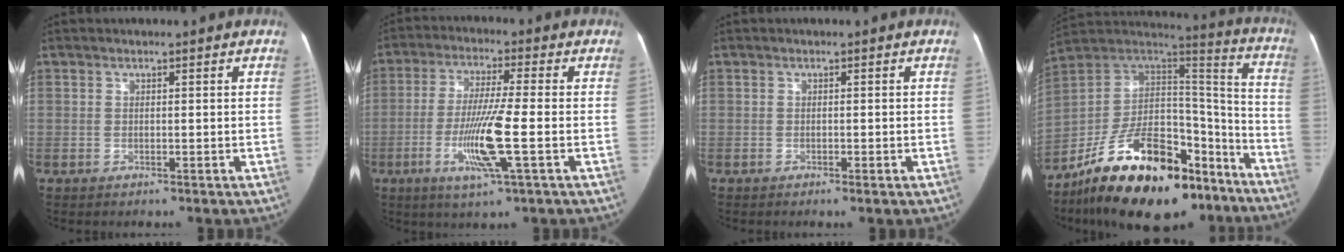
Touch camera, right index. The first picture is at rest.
{"total": 10.2, "force": [-2.8, -0.4, 9.8], "torque": [-0.194, -0.016, -0.056]}
{"total": 0.8, "force": [-0.5, 0.0, 0.7], "torque": [-0.012, -0.002, -0.005]}
{"total": 27.1, "force": [-18.1, 12.5, 15.8], "torque": [-0.243, 0.040, -0.281]}